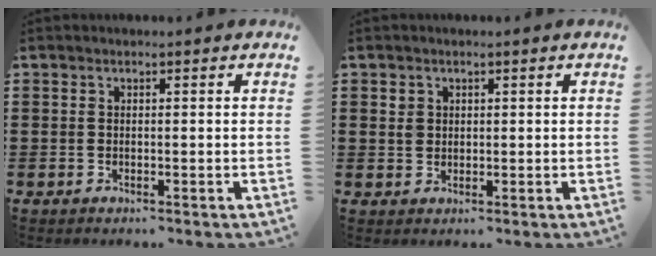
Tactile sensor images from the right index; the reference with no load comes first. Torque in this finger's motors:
{"motor_torque": [0.02, 0.06, 0.01, 0.00]}